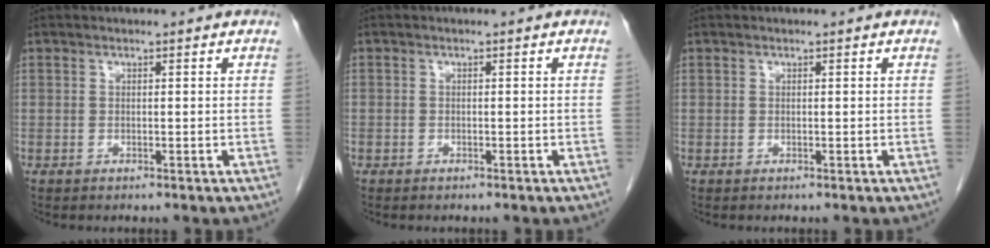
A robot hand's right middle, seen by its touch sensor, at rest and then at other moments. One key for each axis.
{"total": 0.6, "fx": -0.4, "fy": 0.5, "fz": 0.0, "tx": 0.000, "ty": 0.005, "tz": -0.007}
{"total": 0.0}